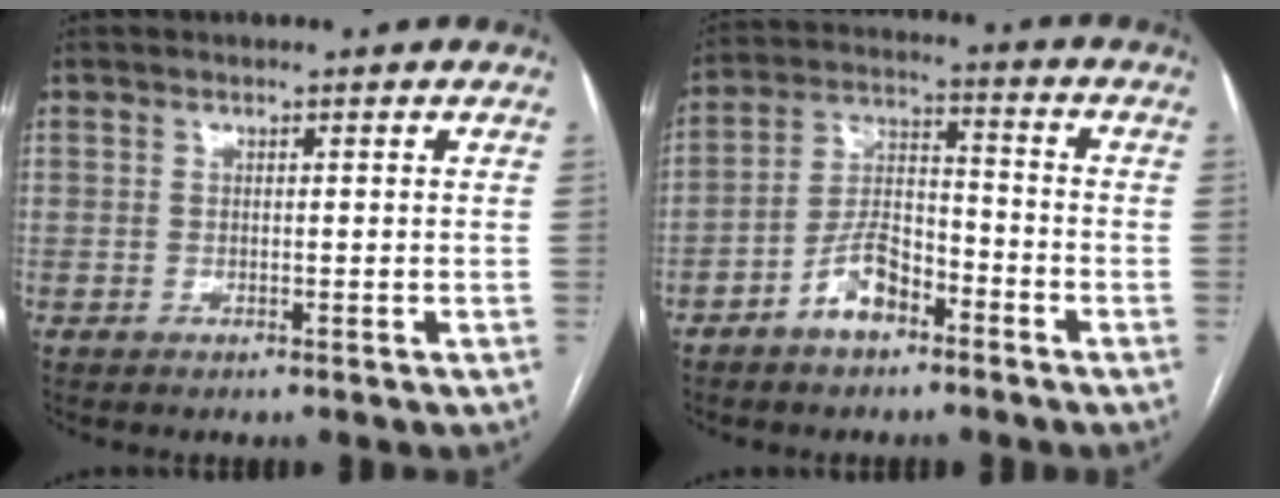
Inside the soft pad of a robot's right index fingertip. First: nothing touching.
{"total": 7.9, "force": [-4.7, 3.7, 5.2], "torque": [-0.108, 0.021, -0.088]}